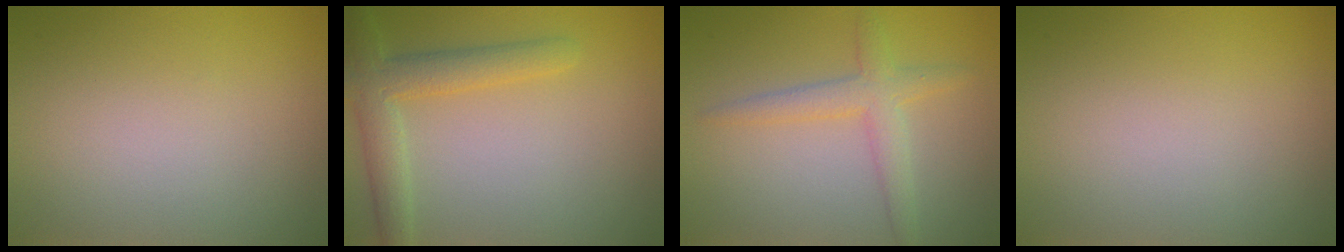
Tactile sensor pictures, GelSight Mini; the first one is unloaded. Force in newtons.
{"total": 3.8, "press": 3.8, "slide": 0.3}
{"total": 2.9, "press": 2.9, "slide": 0.1}
{"total": 0.0}